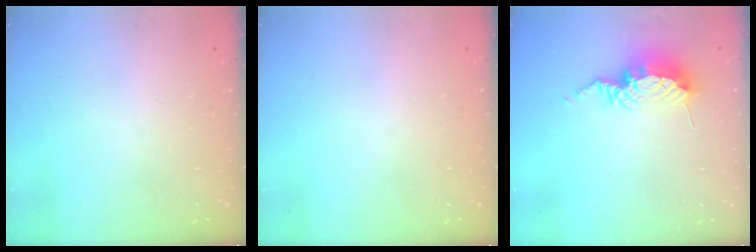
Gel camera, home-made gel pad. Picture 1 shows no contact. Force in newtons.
{"total": 0.0}
{"total": 10.9, "press": 10.8, "slide": 1.3}